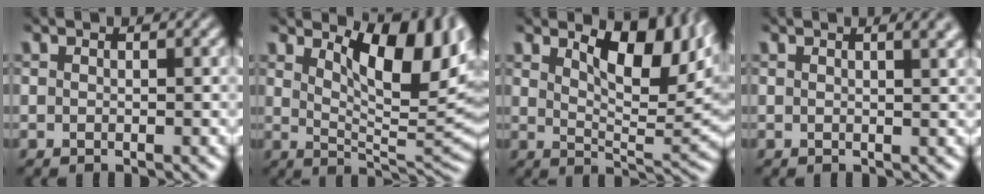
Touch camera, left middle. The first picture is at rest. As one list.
[{"total": 10.6, "force": [4.2, 4.3, 8.6], "torque": [-0.120, 0.001, 0.065]}, {"total": 9.1, "force": [3.8, 3.9, 7.3], "torque": [-0.115, 0.001, 0.060]}, {"total": 3.0, "force": [1.5, 1.2, 2.2], "torque": [-0.008, 0.007, 0.009]}]